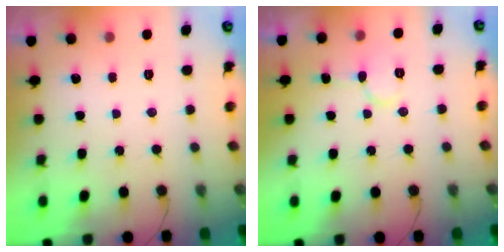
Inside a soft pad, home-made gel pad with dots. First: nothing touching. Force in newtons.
{"total": 6.4, "press": 6.4, "slide": 0.5}